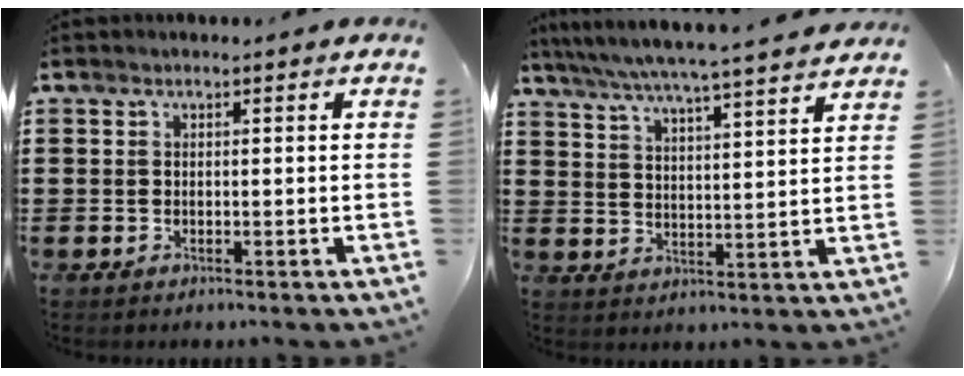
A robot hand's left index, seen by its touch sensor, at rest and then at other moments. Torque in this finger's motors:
{"motor_torque": [2.14, 0.00, 1.05, 0.21]}